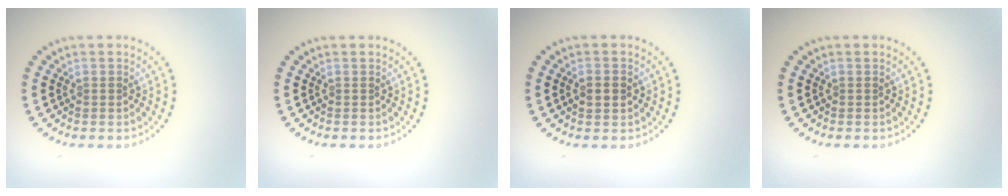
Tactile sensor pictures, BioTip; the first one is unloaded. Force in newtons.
{"total": 0.0}
{"total": 2.1, "press": 2.1, "slide": 0.1}
{"total": 0.0}